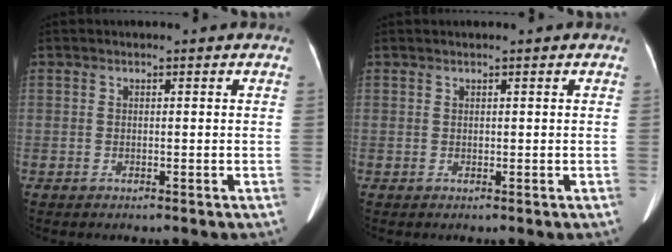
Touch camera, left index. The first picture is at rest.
{"total": 0.8, "force": [0.8, 0.1, 0.3], "torque": [-0.005, 0.016, 0.015]}